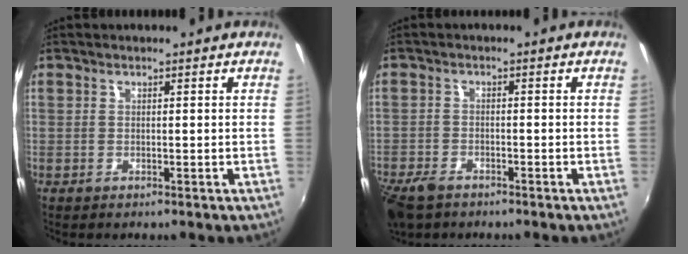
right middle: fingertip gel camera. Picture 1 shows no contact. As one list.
[{"total": 7.6, "force": [-5.6, 3.7, 3.5], "torque": [-0.104, -0.024, -0.107]}]